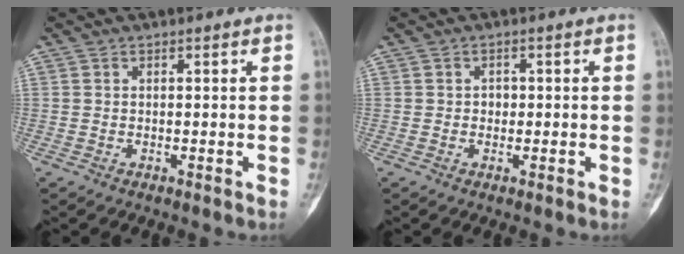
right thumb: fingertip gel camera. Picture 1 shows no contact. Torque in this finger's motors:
{"motor_torque": [0.65, 0.01, 0.19, -0.02, 0.03]}